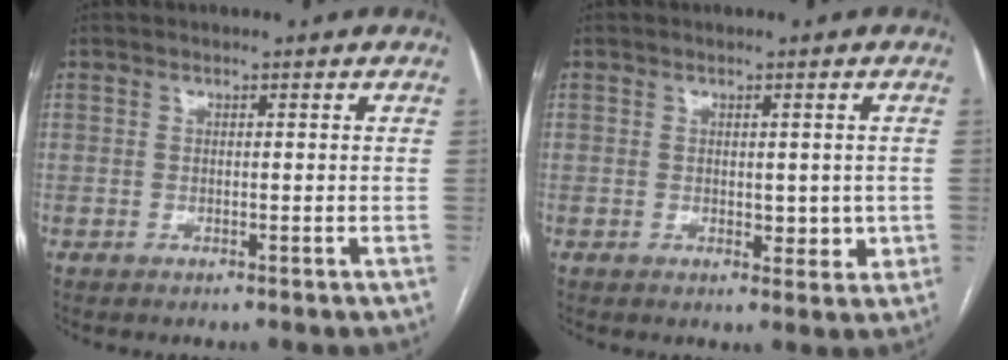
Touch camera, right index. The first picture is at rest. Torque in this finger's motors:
{"motor_torque": [-0.07, 0.30, 0.01, 0.01]}